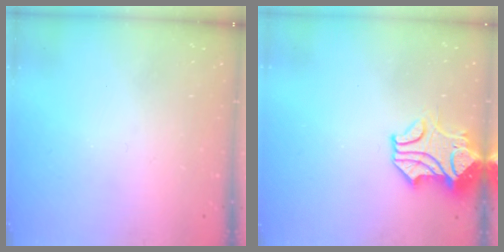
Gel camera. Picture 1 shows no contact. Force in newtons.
{"total": 2.5, "press": 2.3, "slide": 1.0}